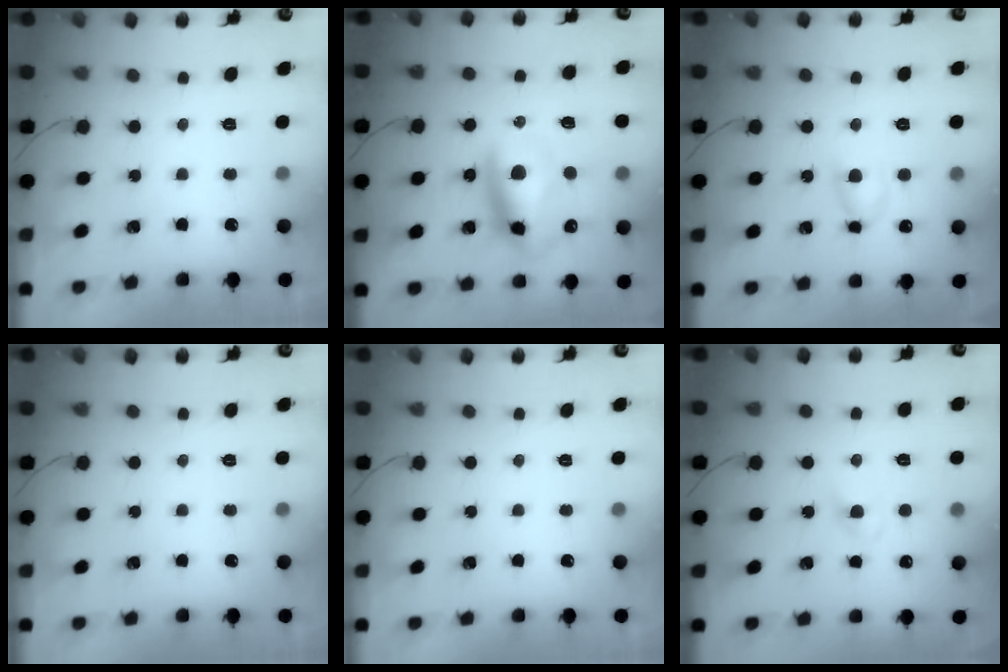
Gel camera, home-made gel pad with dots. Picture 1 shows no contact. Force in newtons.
{"total": 14.4, "press": 14.0, "slide": 3.4}
{"total": 5.6, "press": 5.5, "slide": 1.1}
{"total": 0.0}
{"total": 0.0}
{"total": 1.9, "press": 1.7, "slide": 0.8}